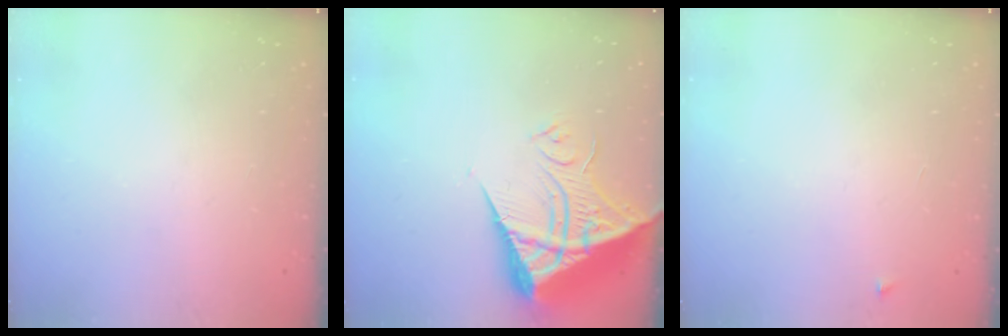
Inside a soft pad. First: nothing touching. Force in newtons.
{"total": 13.2, "press": 13.1, "slide": 1.2}
{"total": 2.3, "press": 2.3, "slide": 0.3}